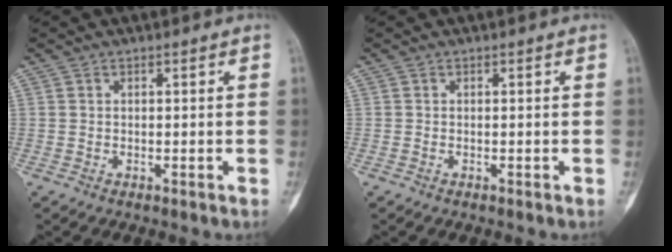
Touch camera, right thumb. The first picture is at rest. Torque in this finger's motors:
{"motor_torque": [-0.03, -0.15, 0.11, 0.04, -0.02]}